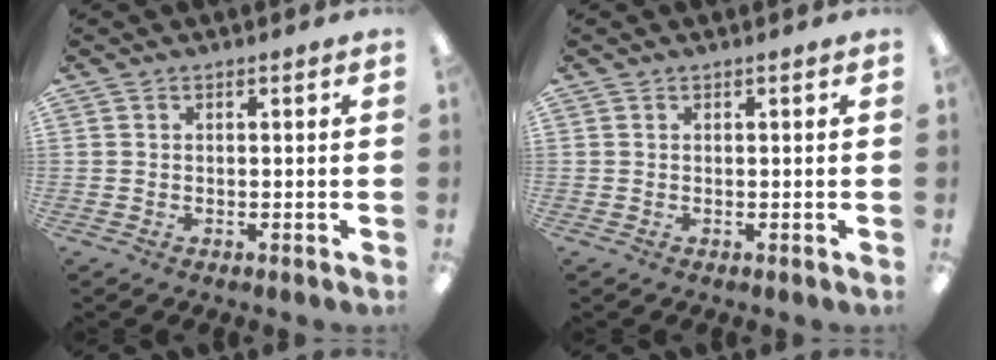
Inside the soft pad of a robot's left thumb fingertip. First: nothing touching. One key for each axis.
{"total": 0.0}